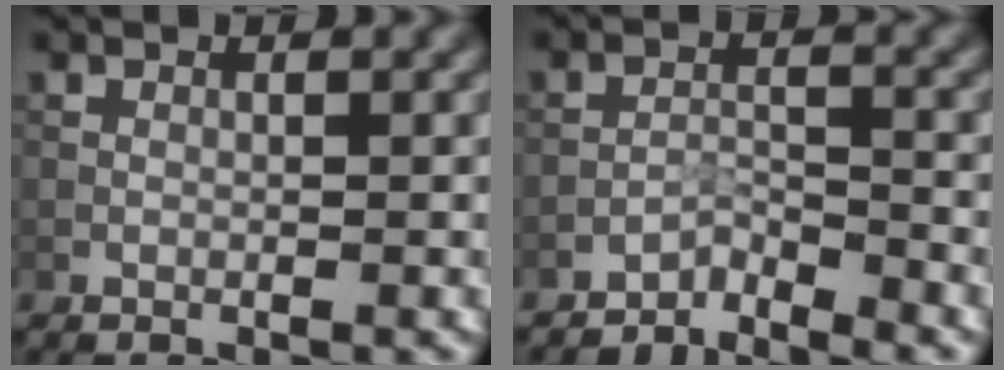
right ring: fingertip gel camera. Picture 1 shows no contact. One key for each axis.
{"total": 2.3, "fx": -2.2, "fy": 0.0, "fz": 0.4, "tx": 0.000, "ty": 0.004, "tz": -0.047}